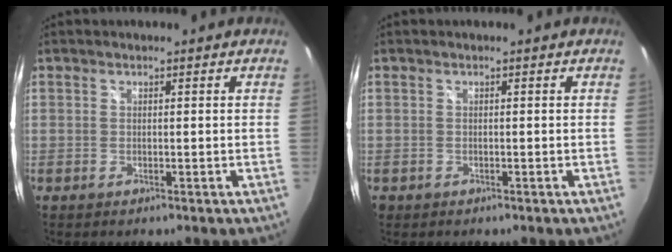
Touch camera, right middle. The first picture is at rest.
{"total": 0.7, "force": [-0.4, 0.6, 0.1], "torque": [-0.004, -0.004, -0.006]}